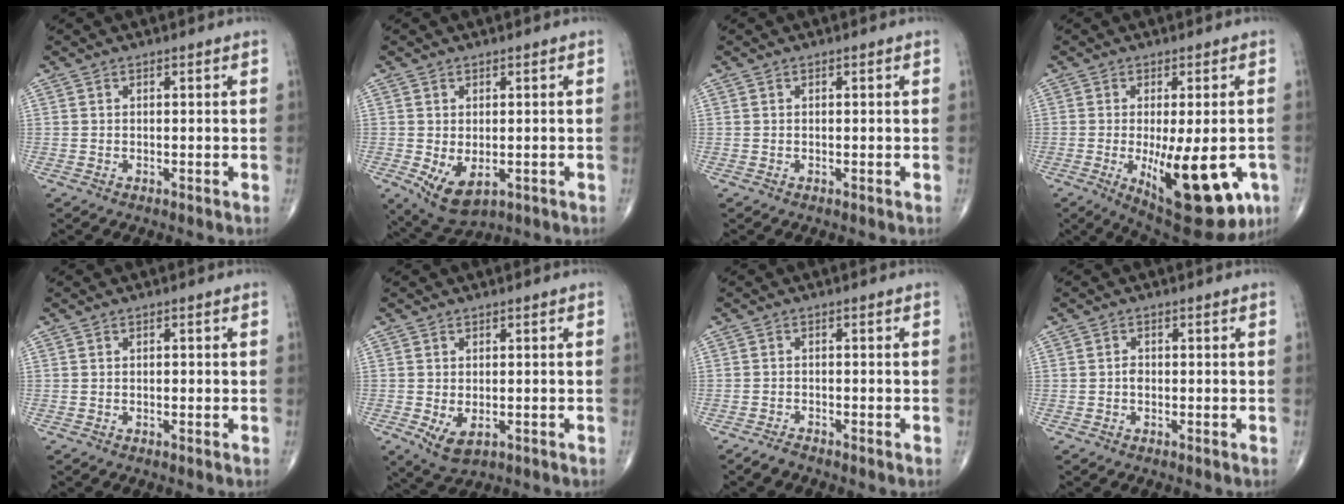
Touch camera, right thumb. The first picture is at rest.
{"total": 6.7, "force": [-1.5, 3.8, 5.3], "torque": [-0.085, -0.009, -0.009]}
{"total": 0.0}
{"total": 17.4, "force": [-5.0, 6.4, 15.4], "torque": [-0.188, -0.021, -0.052]}
{"total": 0.6, "force": [0.0, 0.3, 0.5], "torque": [-0.010, -0.001, 0.000]}
{"total": 4.5, "force": [-1.1, 2.6, 3.6], "torque": [-0.062, -0.009, -0.007]}
{"total": 1.6, "force": [-1.5, 0.4, 0.6], "torque": [-0.017, 0.000, -0.029]}
{"total": 1.2, "force": [-0.2, 0.9, 0.8], "torque": [-0.009, 0.003, -0.005]}